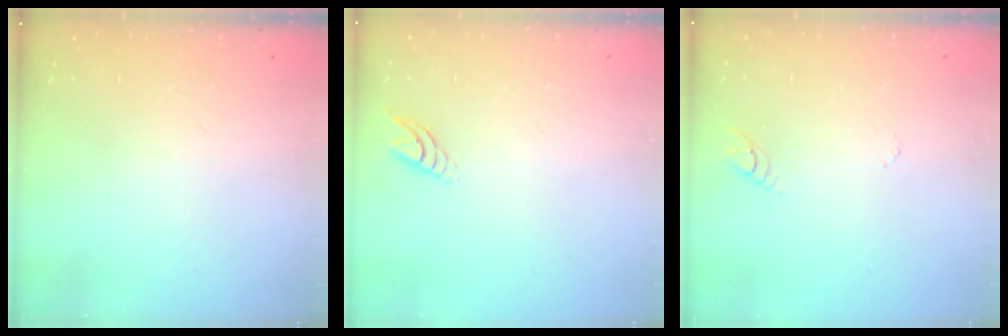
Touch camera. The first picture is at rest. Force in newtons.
{"total": 5.7, "press": 5.6, "slide": 0.7}
{"total": 2.9, "press": 2.9, "slide": 0.2}